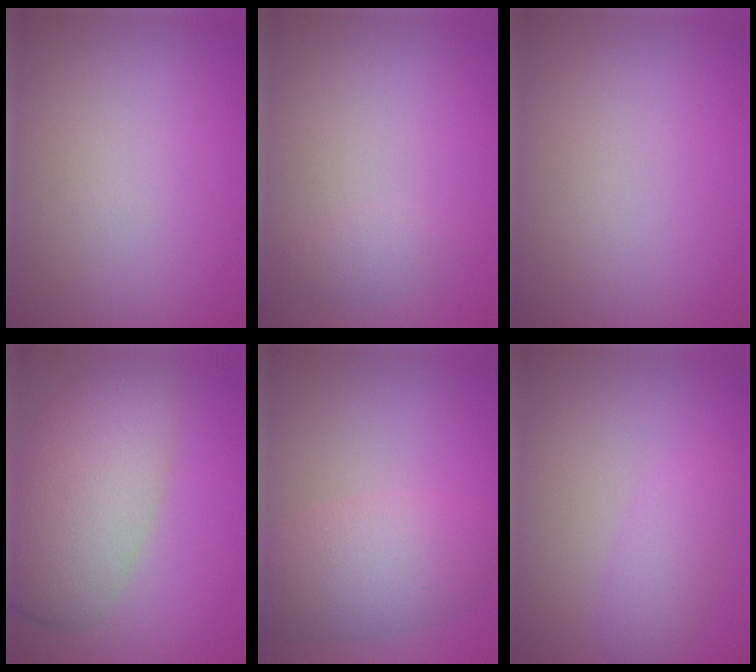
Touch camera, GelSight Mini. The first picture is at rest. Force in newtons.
{"total": 1.1, "press": 1.1, "slide": 0.1}
{"total": 0.0}
{"total": 8.1, "press": 8.1, "slide": 0.3}
{"total": 5.4, "press": 5.4, "slide": 0.3}
{"total": 2.4, "press": 2.4, "slide": 0.1}